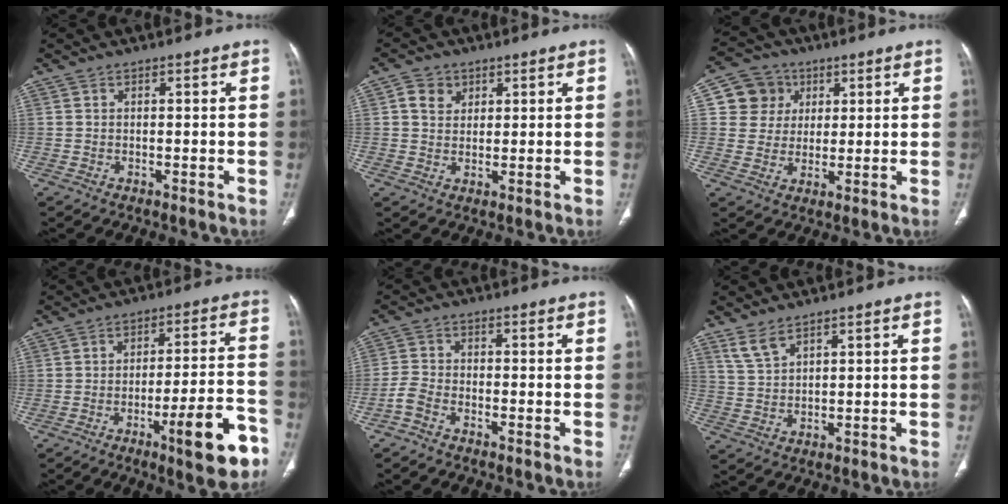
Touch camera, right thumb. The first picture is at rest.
{"total": 4.2, "force": [1.7, 3.4, 1.6], "torque": [-0.012, -0.005, 0.030]}
{"total": 8.3, "force": [2.7, 7.7, 1.6], "torque": [0.007, -0.002, 0.045]}
{"total": 13.3, "force": [-6.9, 2.4, 11.1], "torque": [-0.150, 0.037, -0.094]}
{"total": 3.2, "force": [-2.4, 1.5, 1.6], "torque": [-0.041, 0.016, -0.051]}
{"total": 3.9, "force": [3.1, 1.3, 2.1], "torque": [-0.044, -0.012, 0.072]}